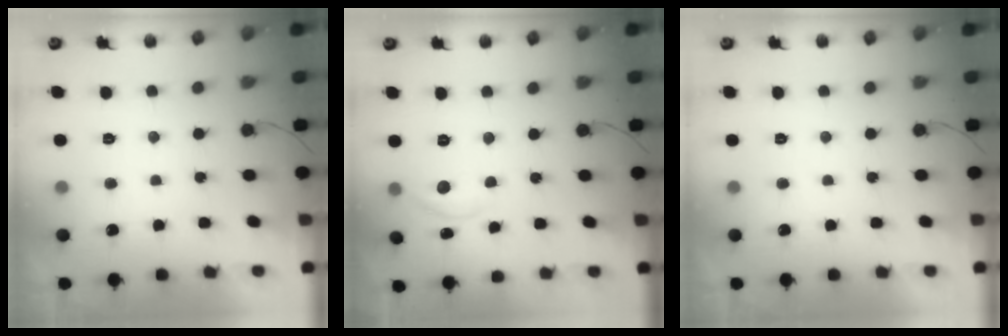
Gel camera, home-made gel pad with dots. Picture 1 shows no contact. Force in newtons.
{"total": 5.6, "press": 5.6, "slide": 0.6}
{"total": 0.0}